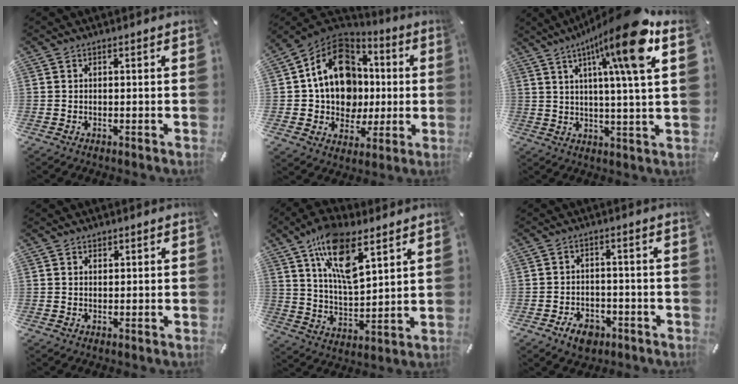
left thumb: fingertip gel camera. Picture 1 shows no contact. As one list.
[{"total": 17.7, "force": [2.4, 14.7, 9.5], "torque": [-0.186, -0.012, 0.049]}, {"total": 18.1, "force": [7.8, 2.2, 16.2], "torque": [-0.265, -0.033, 0.105]}, {"total": 1.1, "force": [0.6, 0.9, 0.2], "torque": [0.005, -0.001, 0.009]}, {"total": 15.7, "force": [9.5, 6.8, 10.5], "torque": [-0.207, -0.029, 0.165]}, {"total": 5.4, "force": [-3.1, 3.7, 2.5], "torque": [-0.055, 0.012, -0.058]}]